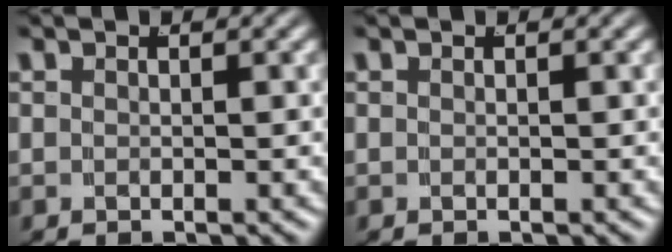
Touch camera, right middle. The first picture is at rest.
{"total": 0.0}